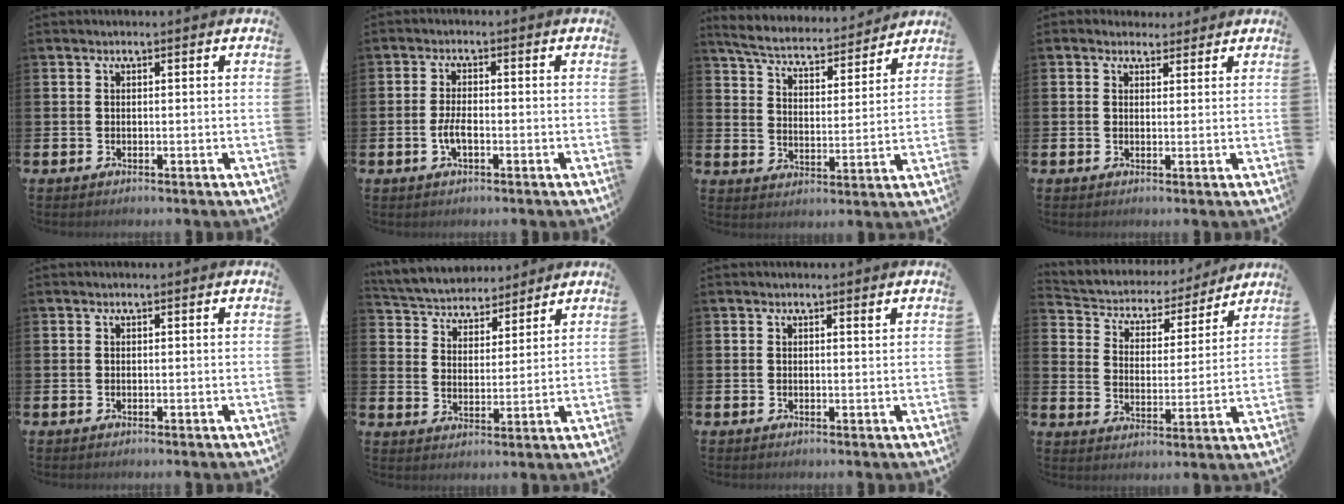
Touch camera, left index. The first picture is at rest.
{"total": 2.9, "force": [-0.9, 1.2, 2.5], "torque": [-0.053, 0.000, -0.020]}
{"total": 5.5, "force": [5.3, 1.0, 1.1], "torque": [-0.051, -0.043, 0.087]}
{"total": 2.2, "force": [1.9, 1.1, 0.0], "torque": [0.003, -0.003, 0.034]}
{"total": 0.0}
{"total": 4.6, "force": [4.3, 1.6, -0.4], "torque": [-0.025, -0.031, 0.073]}
{"total": 0.7, "force": [0.7, -0.1, 0.2], "torque": [0.002, -0.004, 0.012]}
{"total": 4.7, "force": [4.2, 2.1, 0.3], "torque": [-0.030, -0.042, 0.064]}